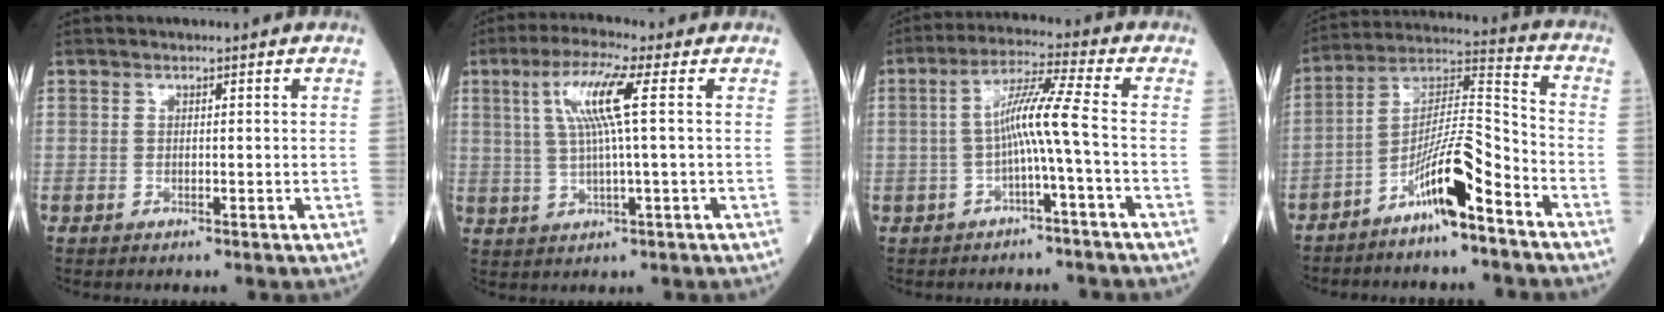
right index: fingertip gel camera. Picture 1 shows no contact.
{"total": 7.9, "force": [2.1, -0.4, 7.6], "torque": [-0.151, 0.011, 0.043]}
{"total": 6.8, "force": [-1.4, -1.2, 6.5], "torque": [-0.121, 0.022, -0.024]}
{"total": 11.3, "force": [-6.9, 1.3, 8.9], "torque": [-0.165, 0.015, -0.126]}